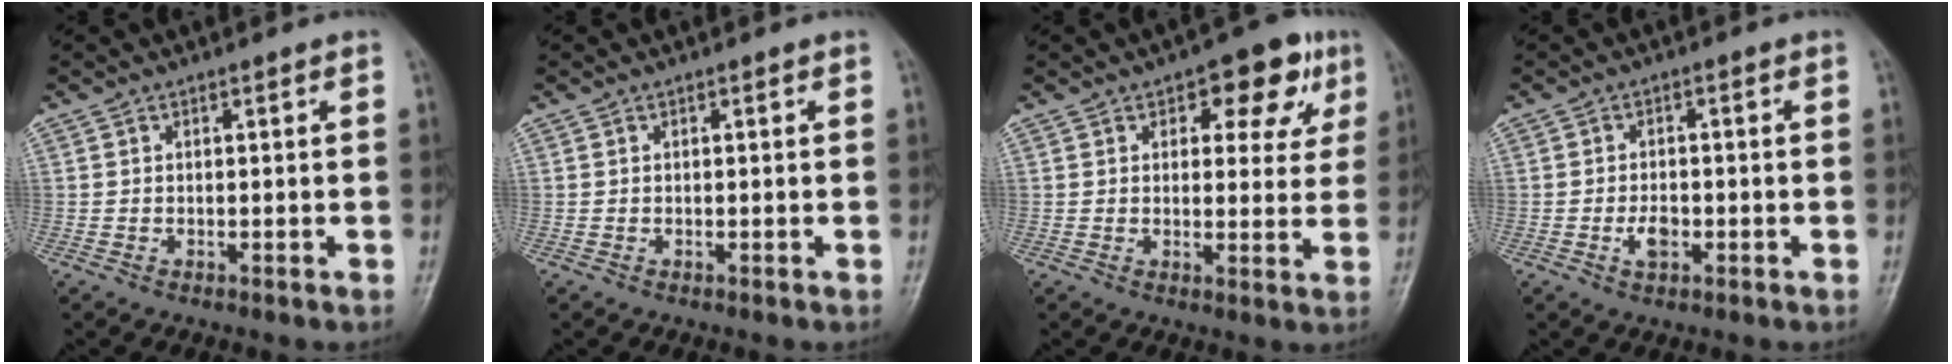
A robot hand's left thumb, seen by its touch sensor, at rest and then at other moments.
{"total": 0.0}
{"total": 9.9, "force": [4.6, 5.4, 6.9], "torque": [-0.039, -0.008, 0.052]}
{"total": 3.4, "force": [-1.2, 2.0, 2.4], "torque": [-0.038, 0.004, -0.021]}